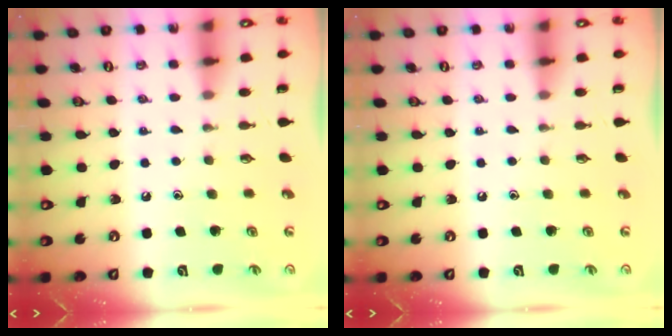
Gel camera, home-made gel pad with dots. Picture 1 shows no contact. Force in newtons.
{"total": 0.0}